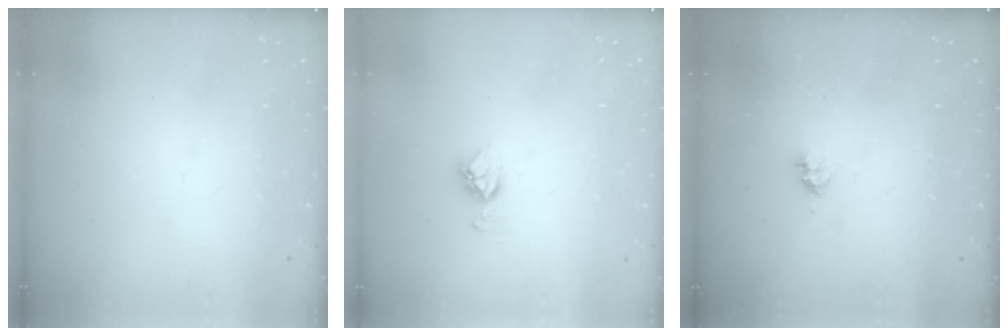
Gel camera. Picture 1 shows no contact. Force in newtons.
{"total": 6.5, "press": 6.5, "slide": 0.4}
{"total": 3.5, "press": 3.4, "slide": 0.5}